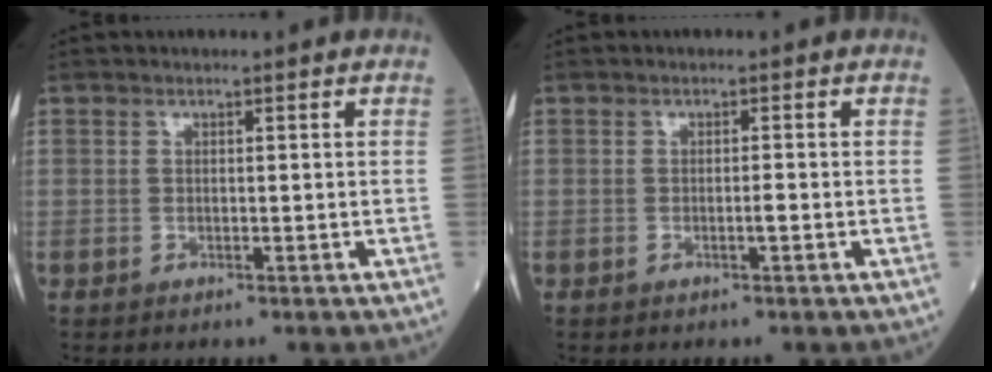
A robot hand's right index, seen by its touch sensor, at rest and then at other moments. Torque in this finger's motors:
{"motor_torque": [0.23, 0.03, 0.11, 0.03]}